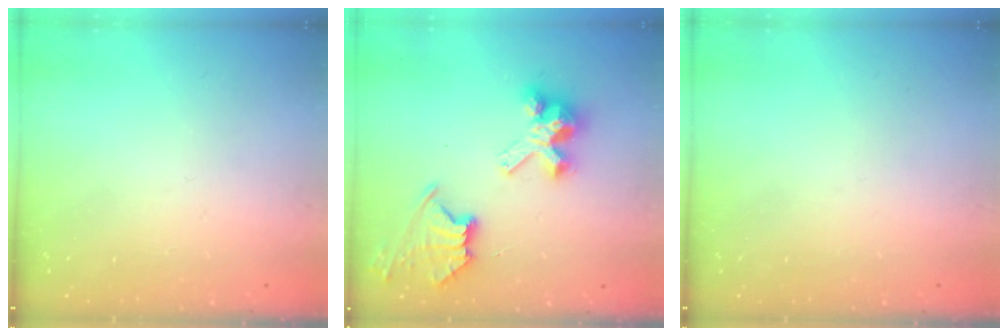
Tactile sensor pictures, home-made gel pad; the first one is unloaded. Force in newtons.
{"total": 9.8, "press": 9.8, "slide": 0.7}
{"total": 0.0}